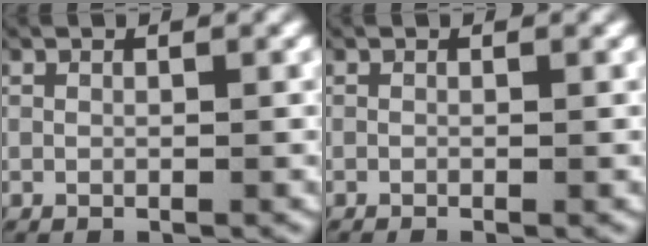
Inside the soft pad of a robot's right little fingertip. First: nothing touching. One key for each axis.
{"total": 0.6, "fx": -0.5, "fy": 0.1, "fz": 0.2, "tx": -0.003, "ty": -0.003, "tz": -0.008}